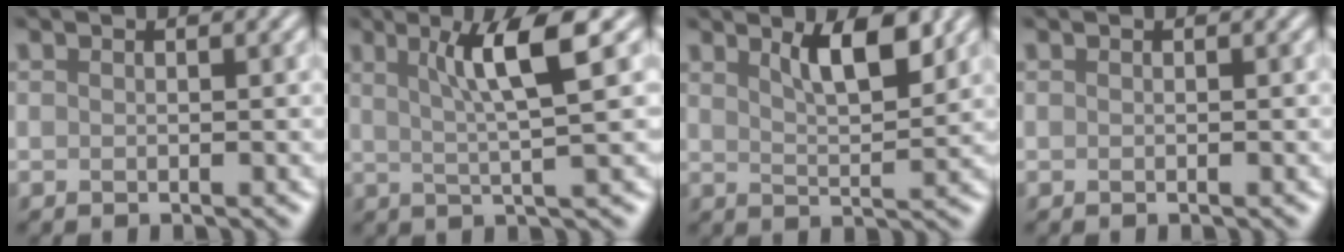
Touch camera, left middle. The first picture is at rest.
{"total": 5.5, "force": [1.9, 0.6, 5.1], "torque": [-0.088, 0.001, 0.034]}
{"total": 4.2, "force": [2.5, 1.1, 3.2], "torque": [-0.051, -0.002, 0.043]}
{"total": 0.0}